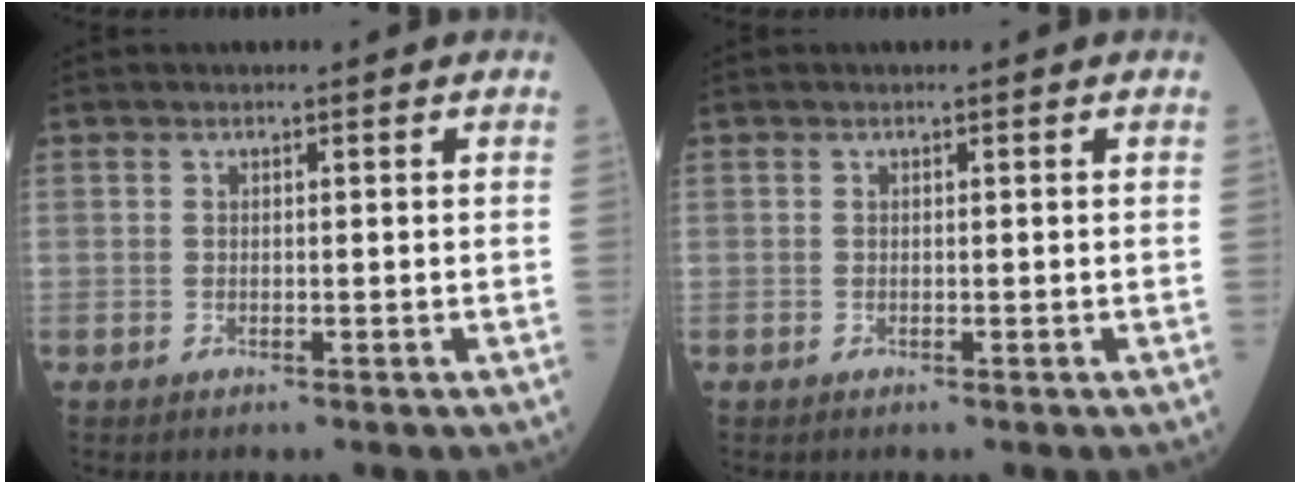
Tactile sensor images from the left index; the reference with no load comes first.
{"total": 0.0}